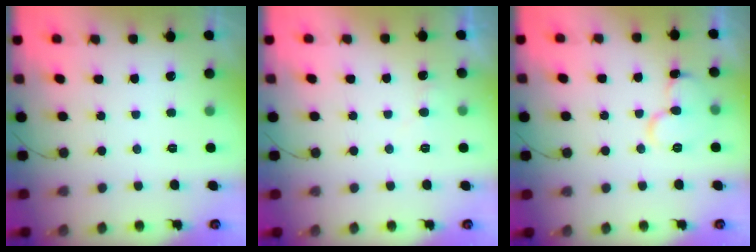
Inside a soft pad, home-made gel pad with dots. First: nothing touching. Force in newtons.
{"total": 3.4, "press": 3.4, "slide": 0.4}
{"total": 11.3, "press": 11.3, "slide": 1.1}